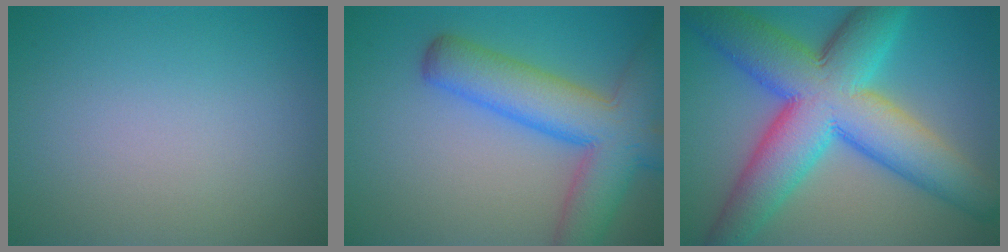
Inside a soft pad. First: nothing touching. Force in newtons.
{"total": 7.7, "press": 7.7, "slide": 0.7}
{"total": 13.3, "press": 13.3, "slide": 0.4}